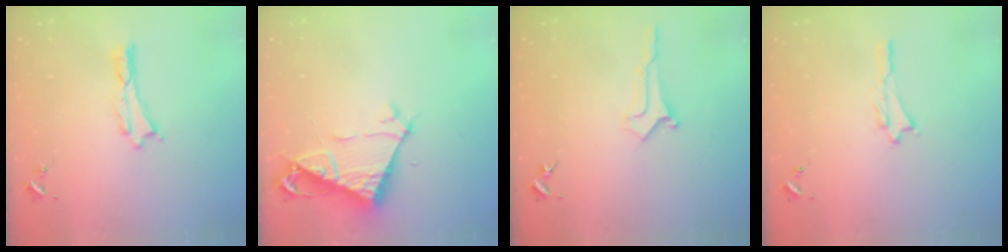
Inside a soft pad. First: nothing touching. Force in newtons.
{"total": 7.0, "press": 7.0, "slide": 0.5}
{"total": 0.6, "press": 0.6, "slide": 0.1}
{"total": 0.8, "press": 0.8, "slide": 0.2}